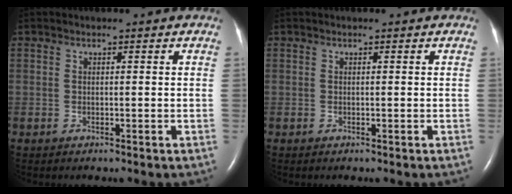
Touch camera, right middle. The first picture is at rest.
{"total": 0.0}